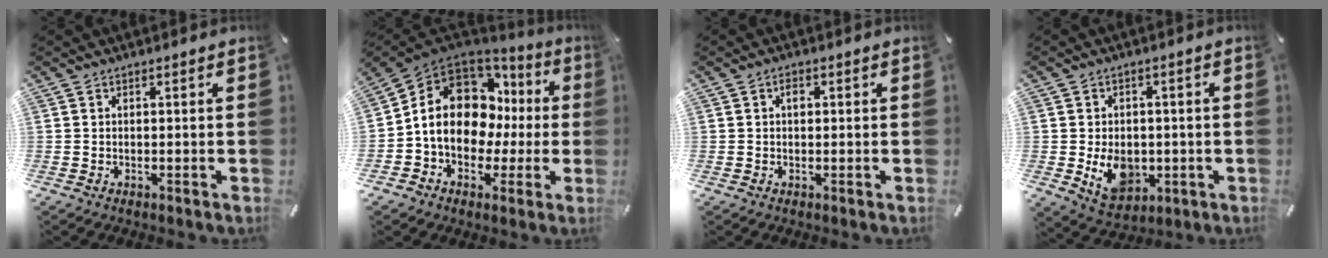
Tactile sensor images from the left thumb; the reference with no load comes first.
{"total": 14.5, "force": [1.8, 11.4, 8.8], "torque": [-0.159, -0.013, 0.036]}
{"total": 1.3, "force": [0.3, 0.9, 0.9], "torque": [-0.011, 0.002, 0.002]}
{"total": 10.3, "force": [-2.0, 7.9, 6.2], "torque": [-0.094, 0.007, -0.031]}